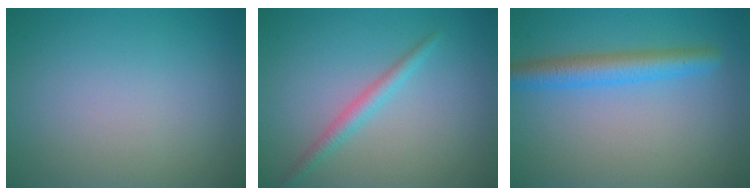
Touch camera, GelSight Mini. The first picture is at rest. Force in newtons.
{"total": 1.9, "press": 1.9, "slide": 0.1}
{"total": 3.8, "press": 3.8, "slide": 0.2}